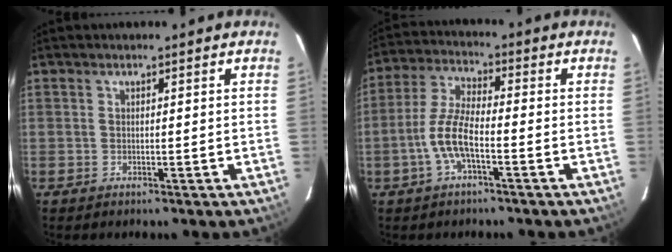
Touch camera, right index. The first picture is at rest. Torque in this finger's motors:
{"motor_torque": [0.71, -0.33, 0.43, 0.13]}